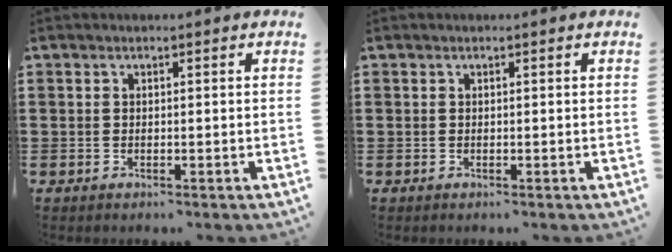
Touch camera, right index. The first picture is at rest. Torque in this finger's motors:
{"motor_torque": [0.00, 0.00, 0.00, 0.00]}